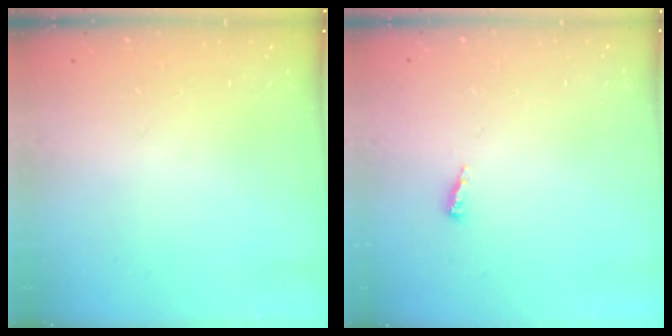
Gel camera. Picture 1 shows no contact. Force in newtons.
{"total": 2.5, "press": 2.5, "slide": 0.2}